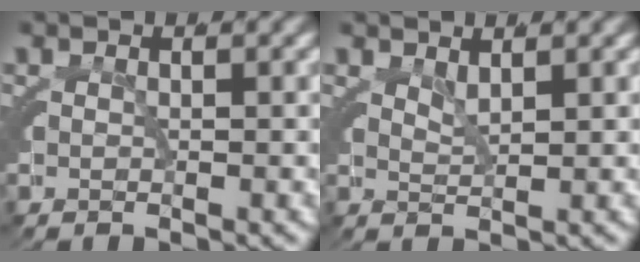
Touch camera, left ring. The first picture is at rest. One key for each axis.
{"total": 1.9, "fx": 1.8, "fy": -0.2, "fz": 0.6, "tx": -0.011, "ty": -0.006, "tz": 0.039}